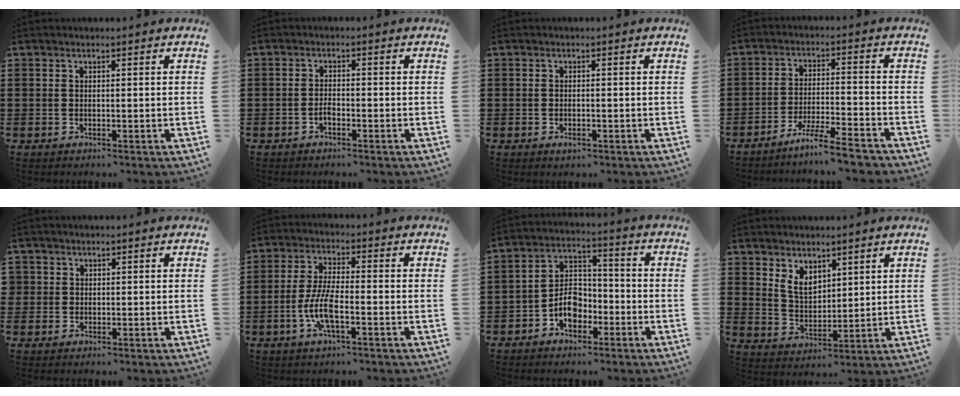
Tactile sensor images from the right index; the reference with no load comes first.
{"total": 1.5, "force": [-0.9, 0.6, 1.1], "torque": [-0.023, -0.004, -0.014]}
{"total": 1.0, "force": [-0.4, 0.3, 0.8], "torque": [-0.018, -0.006, -0.005]}
{"total": 6.3, "force": [-5.6, -0.3, 2.9], "torque": [-0.062, -0.011, -0.108]}
{"total": 1.3, "force": [0.4, 1.2, 0.1], "torque": [-0.006, 0.005, 0.007]}
{"total": 6.8, "force": [-2.3, 1.7, 6.2], "torque": [-0.146, -0.016, -0.048]}
{"total": 6.1, "force": [-2.9, 4.1, 3.5], "torque": [-0.064, 0.010, -0.055]}
{"total": 4.8, "force": [3.2, 2.9, 2.2], "torque": [-0.055, 0.003, 0.060]}